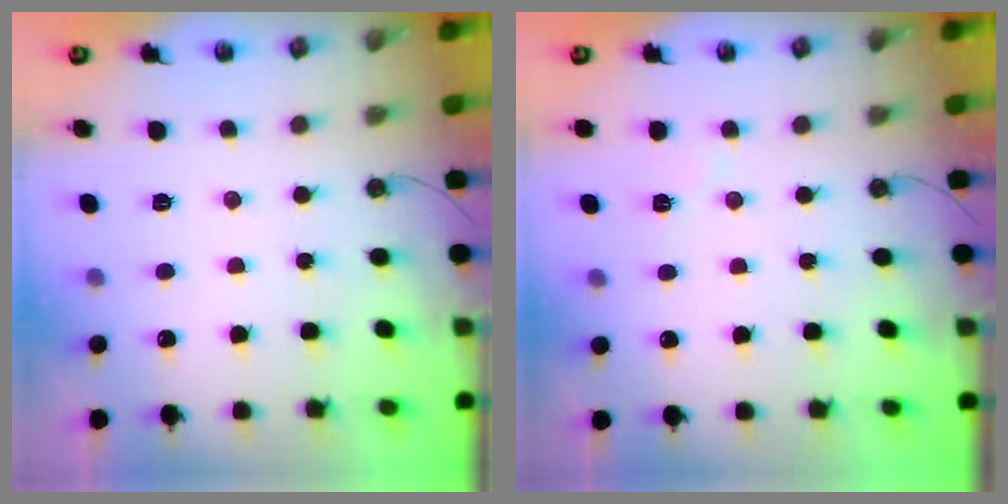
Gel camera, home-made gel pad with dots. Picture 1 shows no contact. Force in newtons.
{"total": 4.0, "press": 3.9, "slide": 0.8}